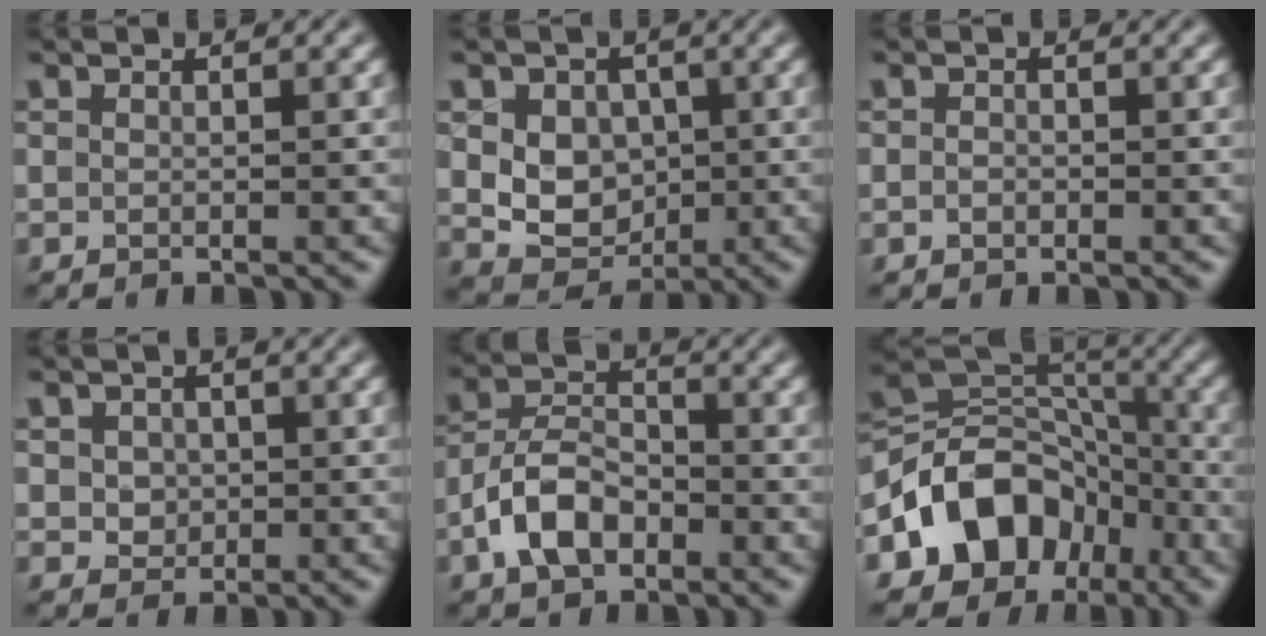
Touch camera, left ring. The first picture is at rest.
{"total": 5.7, "force": [0.7, 4.7, 3.1], "torque": [-0.052, 0.000, 0.008]}
{"total": 0.8, "force": [-0.3, 0.6, 0.4], "torque": [-0.008, -0.002, -0.007]}
{"total": 1.8, "force": [0.3, 1.6, 0.8], "torque": [-0.015, 0.001, 0.007]}
{"total": 5.1, "force": [-2.6, 3.0, 3.3], "torque": [-0.061, 0.007, -0.056]}
{"total": 9.9, "force": [-4.4, 7.5, 4.7], "torque": [-0.063, 0.012, -0.092]}